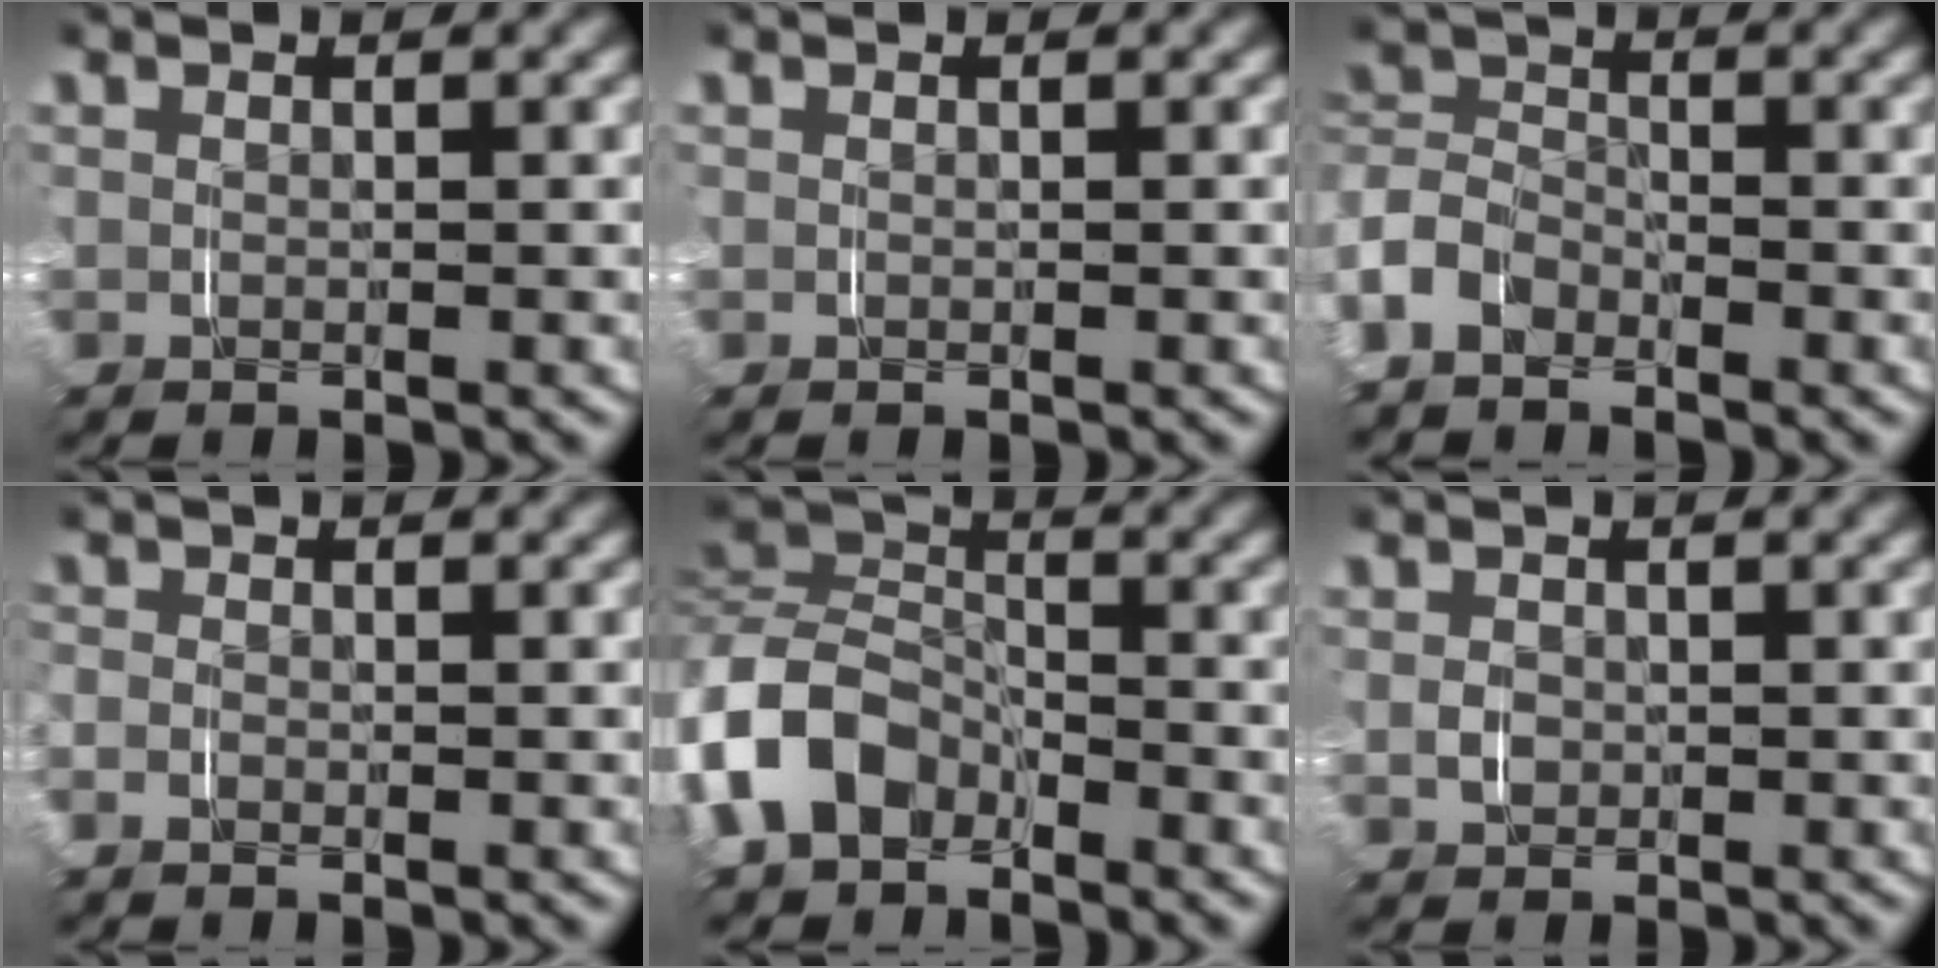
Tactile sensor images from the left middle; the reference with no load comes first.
{"total": 0.0}
{"total": 4.3, "force": [-2.6, 3.2, 1.2], "torque": [-0.044, -0.012, -0.050]}
{"total": 1.0, "force": [-0.9, 0.4, 0.1], "torque": [-0.010, -0.006, -0.019]}
{"total": 7.5, "force": [-3.3, 5.9, 3.2], "torque": [-0.101, -0.005, -0.065]}
{"total": 1.1, "force": [-0.3, 0.9, 0.4], "torque": [-0.013, -0.005, -0.001]}